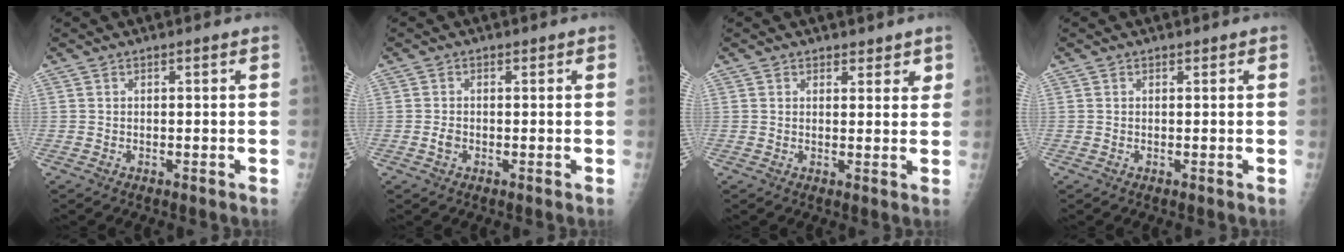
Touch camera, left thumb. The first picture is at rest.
{"total": 1.6, "force": [-0.4, 1.2, 0.9], "torque": [-0.010, 0.002, -0.008]}
{"total": 3.0, "force": [2.2, 1.8, 0.9], "torque": [0.019, -0.013, 0.027]}
{"total": 0.0}